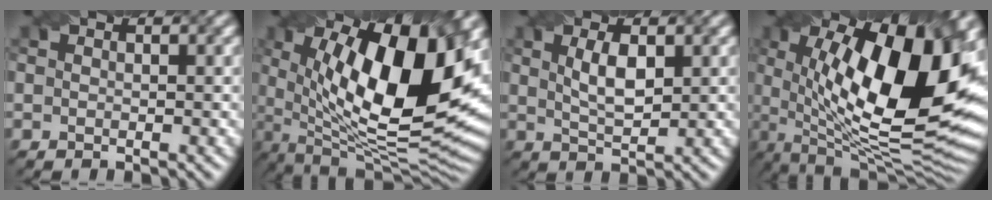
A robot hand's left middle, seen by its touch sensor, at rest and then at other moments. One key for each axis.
{"total": 16.7, "fx": 3.5, "fy": 6.6, "fz": 14.9, "tx": -0.224, "ty": -0.005, "tz": 0.051}
{"total": 3.0, "fx": 0.7, "fy": 1.1, "fz": 2.7, "tx": -0.056, "ty": 0.000, "tz": 0.018}
{"total": 17.9, "fx": 2.9, "fy": 6.9, "fz": 16.3, "tx": -0.232, "ty": 0.002, "tz": 0.040}